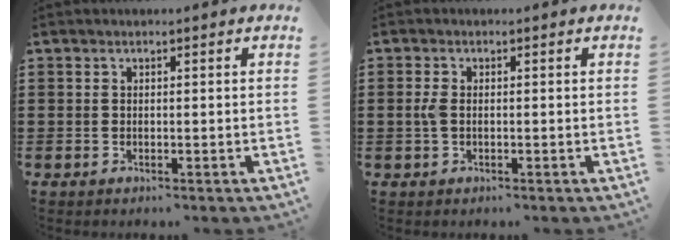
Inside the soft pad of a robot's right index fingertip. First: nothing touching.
{"total": 2.1, "force": [-0.1, 1.0, 1.8], "torque": [-0.051, -0.003, -0.009]}